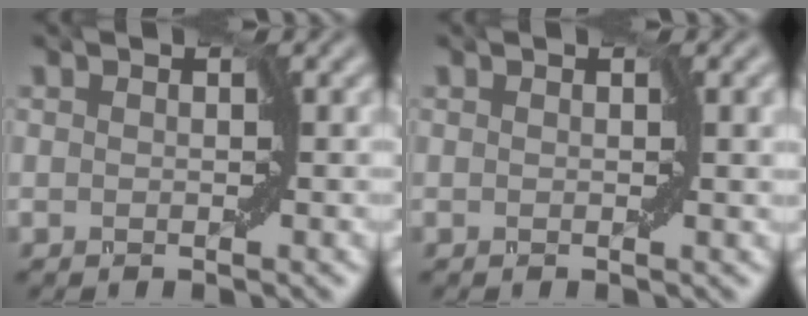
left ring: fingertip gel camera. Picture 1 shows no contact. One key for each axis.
{"total": 1.7, "fx": 0.2, "fy": 0.6, "fz": 1.6, "tx": -0.025, "ty": -0.002, "tz": -0.003}